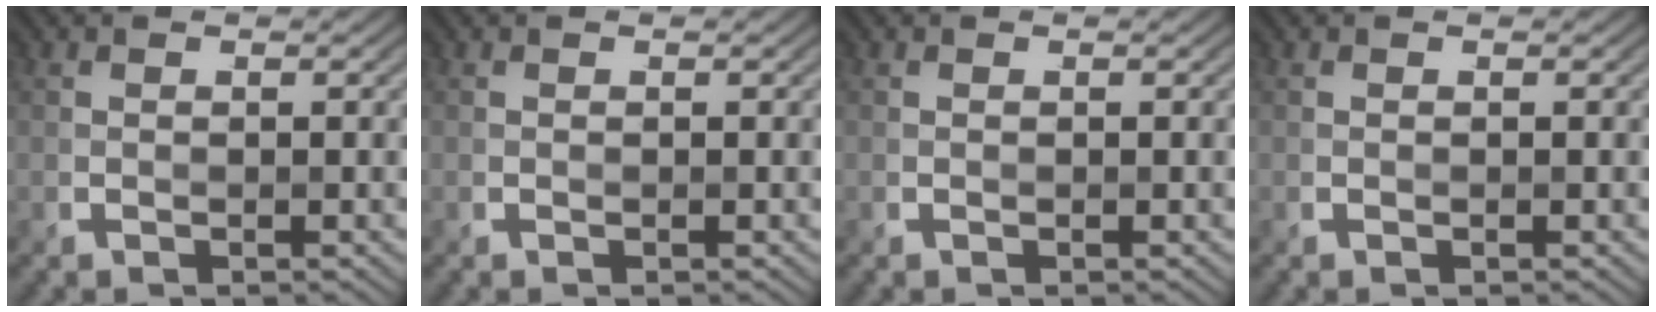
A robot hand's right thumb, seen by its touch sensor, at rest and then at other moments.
{"total": 0.0}
{"total": 0.0}
{"total": 0.0}